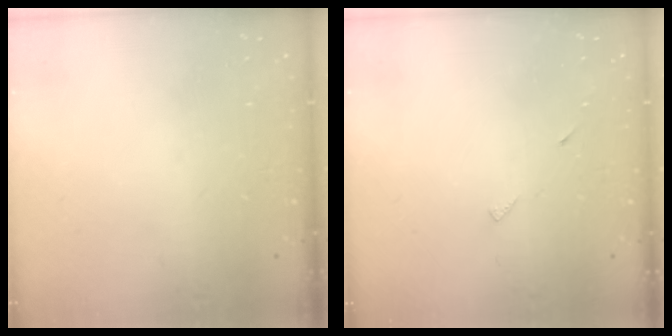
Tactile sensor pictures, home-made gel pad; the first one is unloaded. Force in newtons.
{"total": 4.3, "press": 4.2, "slide": 0.4}